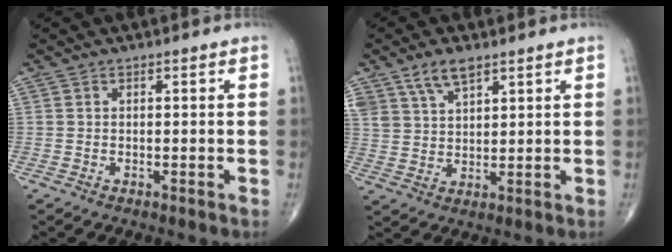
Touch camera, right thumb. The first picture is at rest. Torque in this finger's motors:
{"motor_torque": [-0.70, 0.84, 0.49, 0.42, 0.04]}